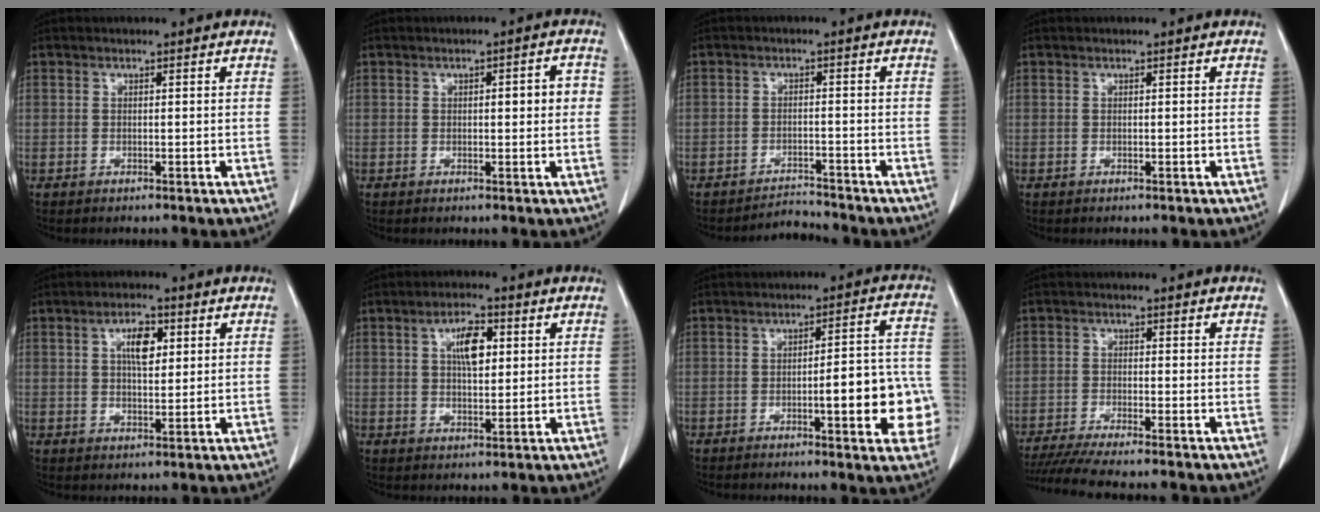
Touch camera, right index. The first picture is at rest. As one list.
[{"total": 3.3, "force": [0.3, 0.9, 3.2], "torque": [-0.042, 0.008, 0.003]}, {"total": 2.9, "force": [-2.8, 0.1, -0.9], "torque": [0.016, -0.006, -0.042]}, {"total": 0.0}, {"total": 5.1, "force": [1.7, 2.1, 4.3], "torque": [-0.074, 0.004, 0.028]}, {"total": 5.7, "force": [1.7, 2.2, 5.0], "torque": [-0.086, 0.005, 0.030]}, {"total": 12.1, "force": [-3.3, 2.5, 11.3], "torque": [-0.116, 0.027, -0.037]}, {"total": 8.7, "force": [-7.6, -0.5, 4.3], "torque": [-0.062, -0.021, -0.125]}]